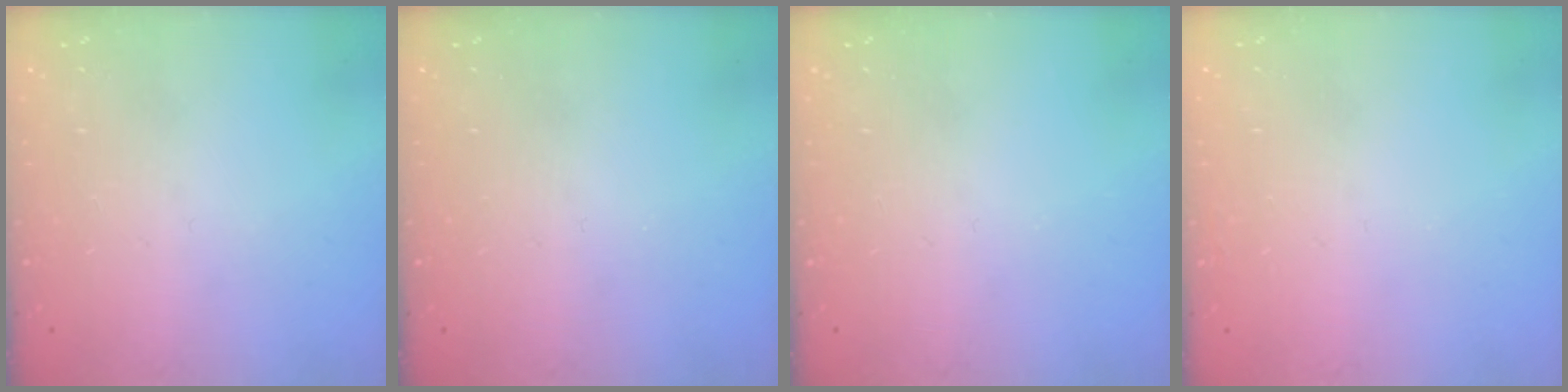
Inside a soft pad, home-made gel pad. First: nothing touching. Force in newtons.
{"total": 0.0}
{"total": 0.0}
{"total": 1.6, "press": 1.6, "slide": 0.1}